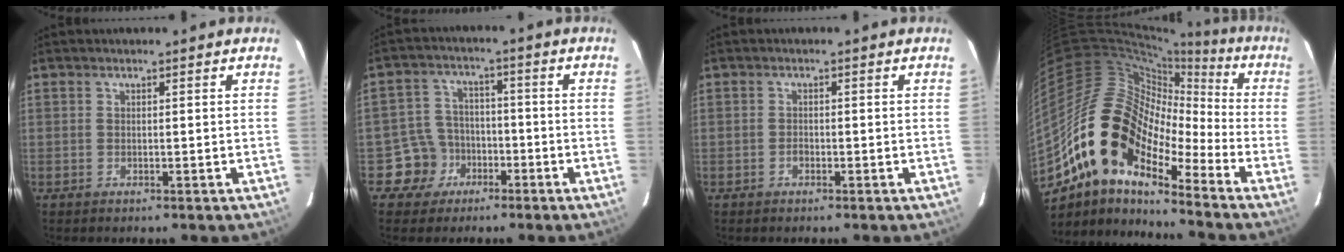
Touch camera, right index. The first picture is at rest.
{"total": 6.8, "force": [-3.6, 5.7, 0.4], "torque": [-0.027, 0.030, -0.056]}
{"total": 1.0, "force": [-0.6, 0.7, 0.3], "torque": [-0.006, 0.002, -0.010]}
{"total": 16.6, "force": [-9.6, 8.5, 10.6], "torque": [-0.173, 0.000, -0.197]}